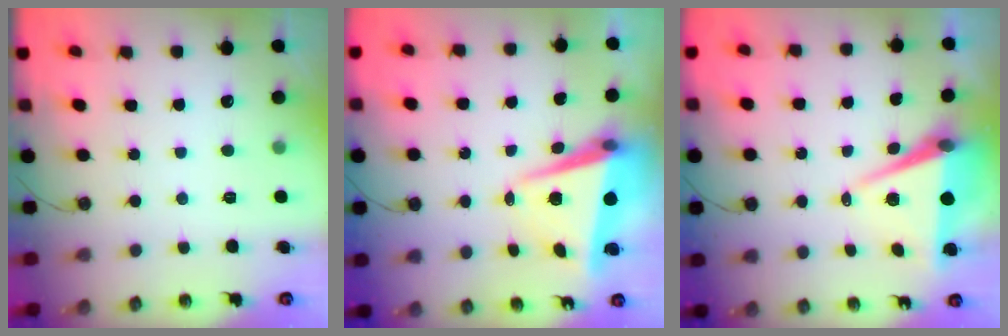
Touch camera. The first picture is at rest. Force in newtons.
{"total": 7.3, "press": 7.1, "slide": 1.8}
{"total": 7.5, "press": 6.2, "slide": 4.2}